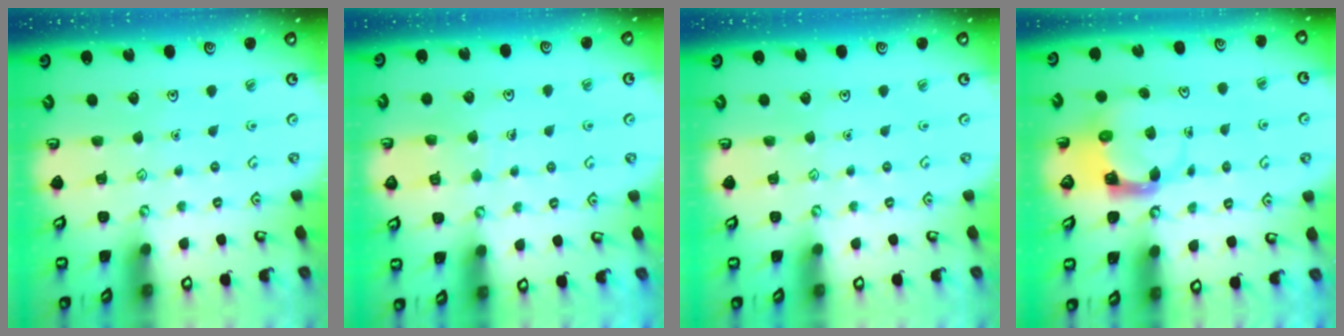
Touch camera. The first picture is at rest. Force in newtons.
{"total": 4.7, "press": 4.6, "slide": 0.4}
{"total": 0.0}
{"total": 3.8, "press": 3.8, "slide": 0.4}